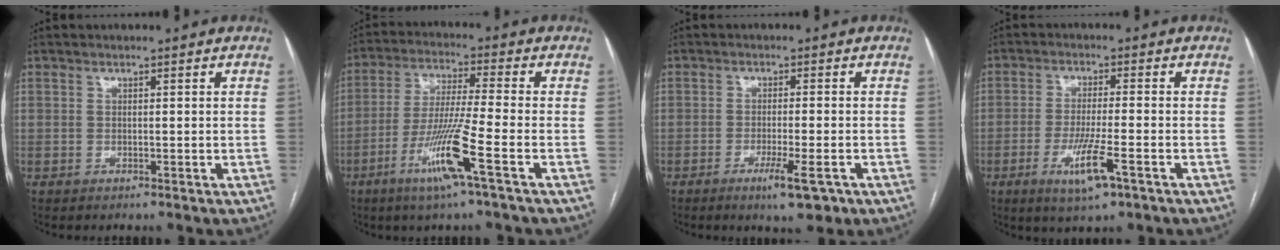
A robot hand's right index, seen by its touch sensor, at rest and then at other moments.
{"total": 11.1, "force": [-5.0, -1.2, 9.8], "torque": [-0.193, -0.021, -0.101]}
{"total": 5.3, "force": [-2.9, 0.4, 4.4], "torque": [-0.073, -0.011, -0.044]}
{"total": 7.0, "force": [-3.3, 0.5, 6.2], "torque": [-0.120, -0.015, -0.056]}